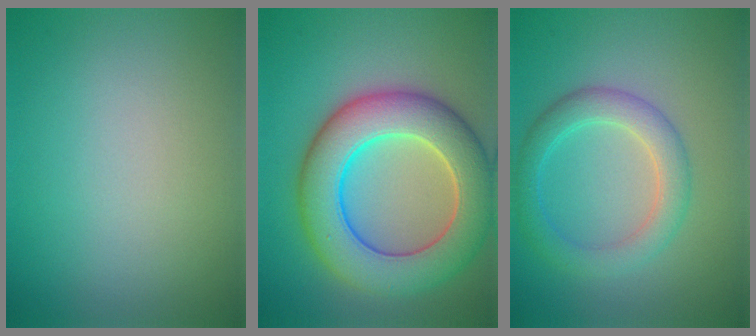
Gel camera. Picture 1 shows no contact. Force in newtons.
{"total": 10.2, "press": 10.2, "slide": 0.7}
{"total": 3.8, "press": 3.8, "slide": 0.1}